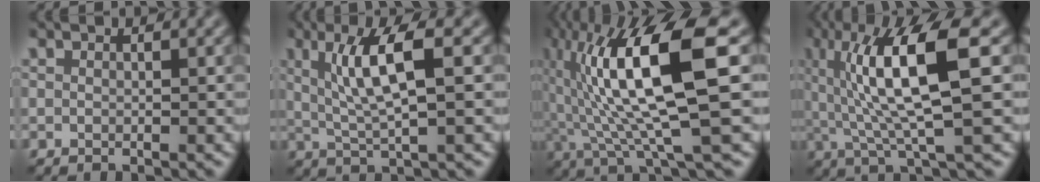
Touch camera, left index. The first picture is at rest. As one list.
[{"total": 5.6, "force": [0.7, 0.8, 5.5], "torque": [-0.099, 0.010, 0.023]}, {"total": 13.0, "force": [1.4, 2.6, 12.6], "torque": [-0.219, 0.010, 0.038]}, {"total": 9.1, "force": [1.5, 1.8, 8.8], "torque": [-0.146, 0.001, 0.036]}]